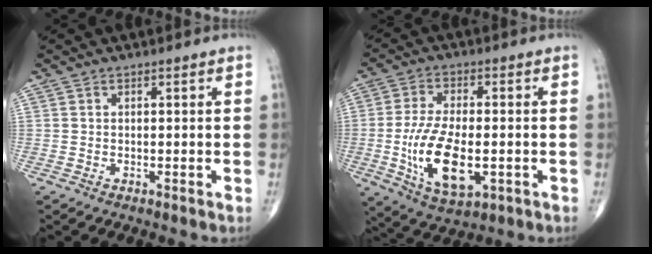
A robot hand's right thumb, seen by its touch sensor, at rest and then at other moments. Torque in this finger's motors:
{"motor_torque": [-0.23, 0.52, 1.01, 0.61, 0.38]}